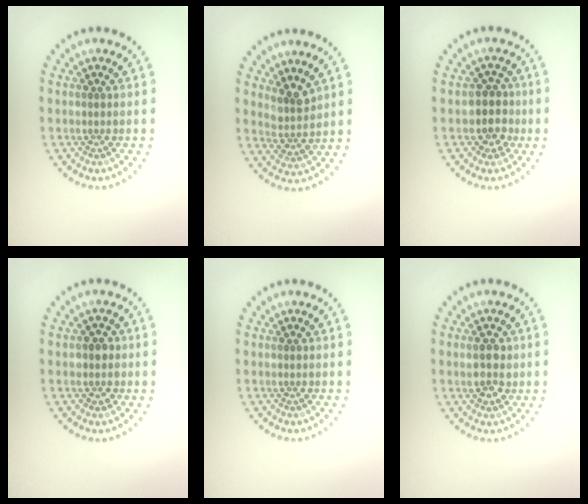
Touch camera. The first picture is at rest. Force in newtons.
{"total": 2.5, "press": 1.9, "slide": 1.6}
{"total": 2.6, "press": 2.3, "slide": 1.2}
{"total": 1.7, "press": 1.5, "slide": 0.7}
{"total": 0.0}
{"total": 2.5, "press": 2.5, "slide": 0.2}